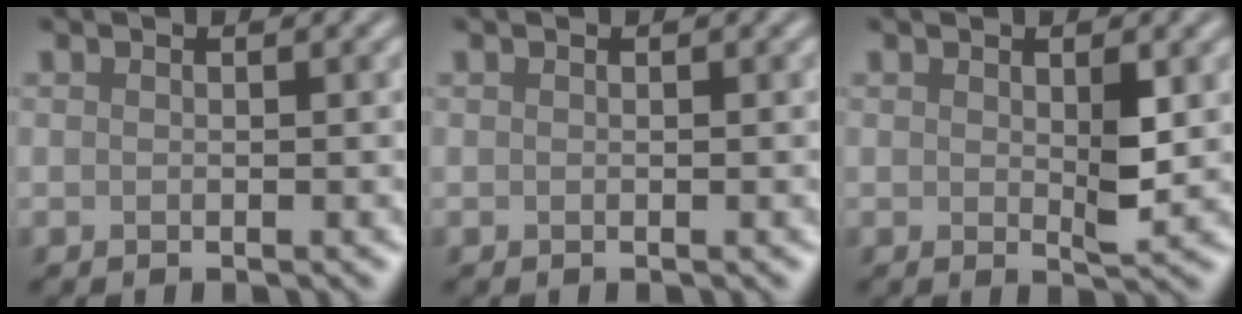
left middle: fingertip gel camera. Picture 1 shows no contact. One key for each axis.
{"total": 0.0}
{"total": 2.2, "fx": 0.4, "fy": 0.6, "fz": 2.0, "tx": -0.035, "ty": -0.008, "tz": 0.009}